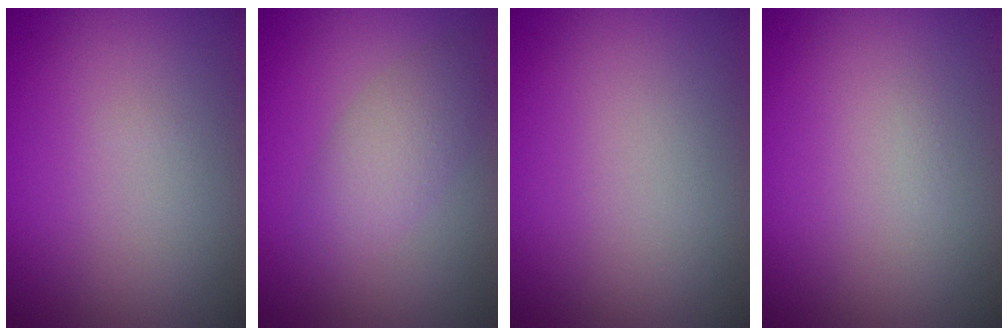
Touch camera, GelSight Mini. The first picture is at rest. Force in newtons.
{"total": 2.8, "press": 2.8, "slide": 0.2}
{"total": 0.0}
{"total": 0.0}